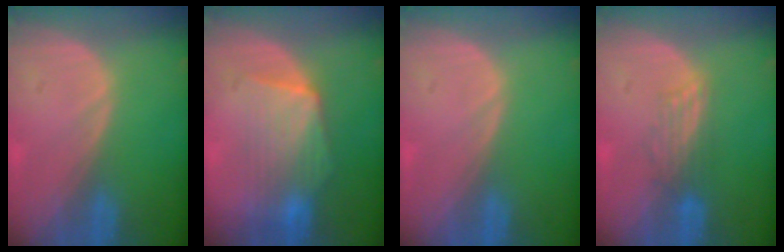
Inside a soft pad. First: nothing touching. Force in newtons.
{"total": 7.5, "press": 7.4, "slide": 1.2}
{"total": 0.0}
{"total": 2.7, "press": 2.7, "slide": 0.4}